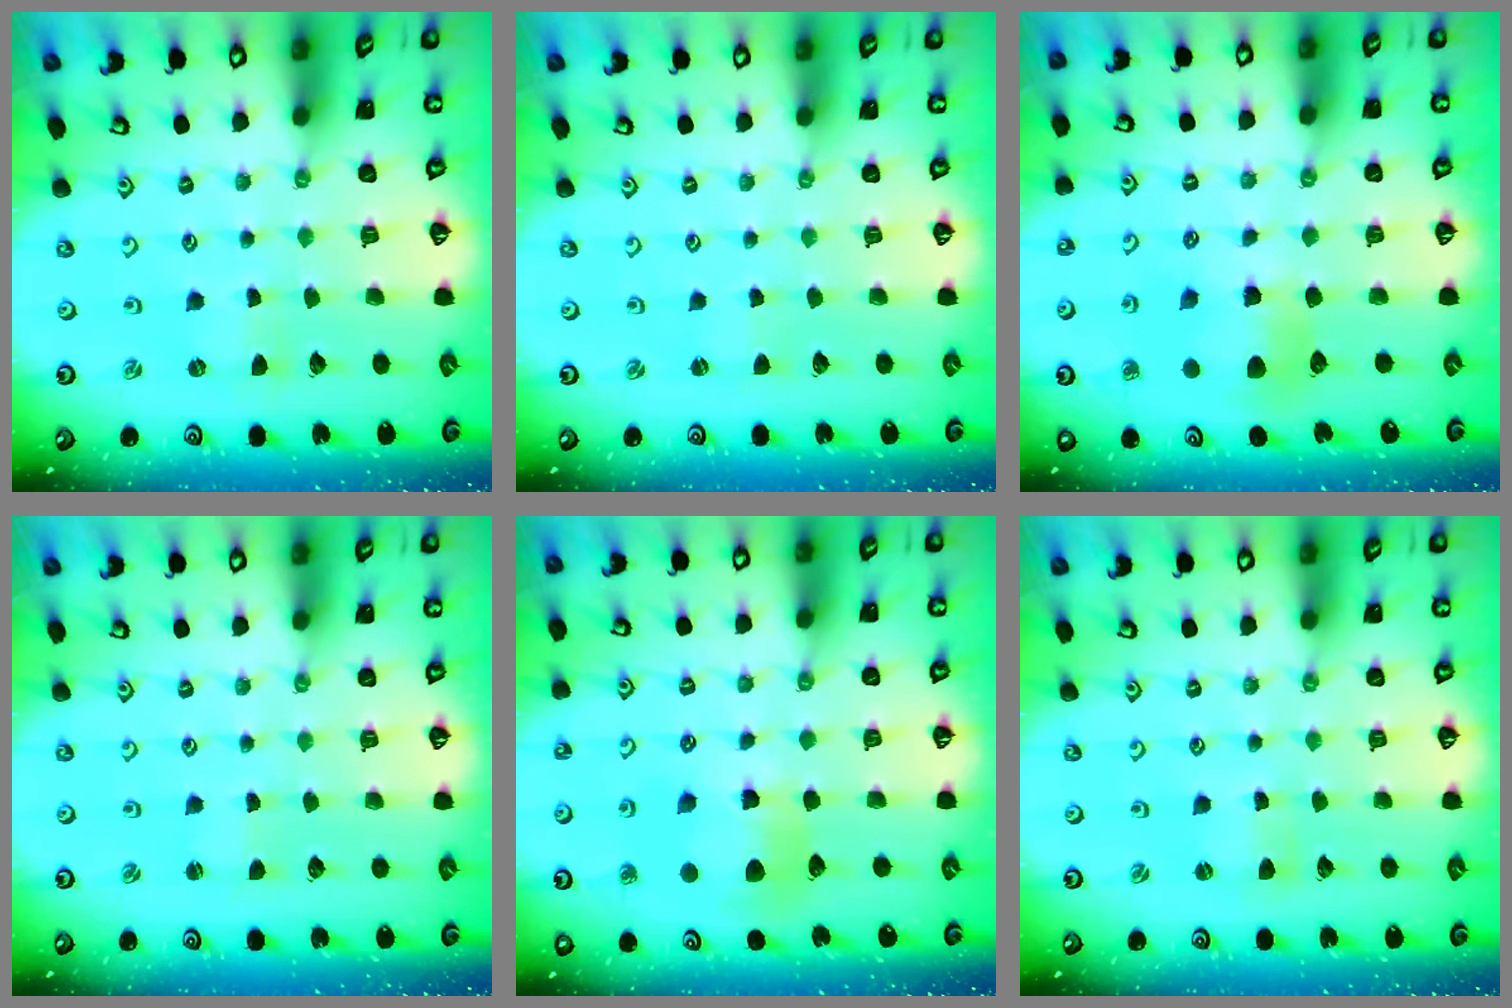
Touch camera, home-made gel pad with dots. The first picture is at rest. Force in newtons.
{"total": 0.0}
{"total": 7.9, "press": 7.9, "slide": 0.5}
{"total": 0.0}
{"total": 9.9, "press": 9.8, "slide": 1.3}
{"total": 0.0}